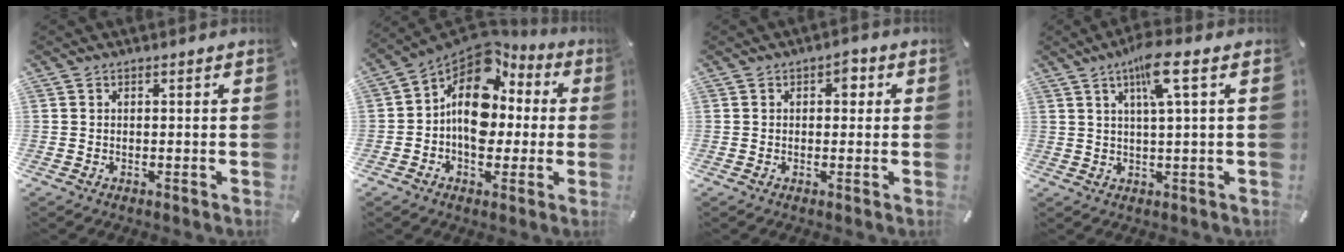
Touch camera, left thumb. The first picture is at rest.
{"total": 14.0, "force": [1.1, 10.6, 9.1], "torque": [-0.164, -0.015, 0.021]}
{"total": 3.0, "force": [0.5, 1.9, 2.2], "torque": [-0.022, 0.002, 0.001]}
{"total": 8.6, "force": [3.6, 0.8, 7.8], "torque": [-0.148, 0.001, 0.056]}